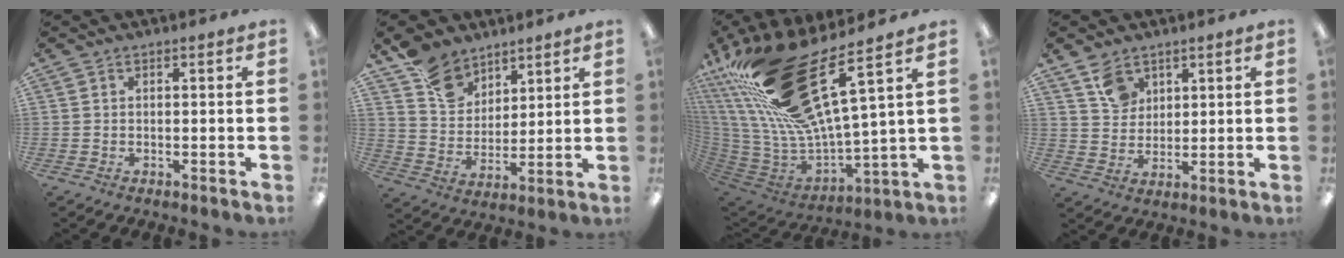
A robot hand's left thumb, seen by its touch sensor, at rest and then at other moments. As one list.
[{"total": 11.8, "force": [8.6, 7.3, 3.4], "torque": [-0.073, -0.045, 0.170]}, {"total": 27.8, "force": [16.2, 7.6, 21.2], "torque": [-0.400, -0.109, 0.277]}, {"total": 7.2, "force": [4.6, 4.9, 2.8], "torque": [-0.041, -0.011, 0.083]}]